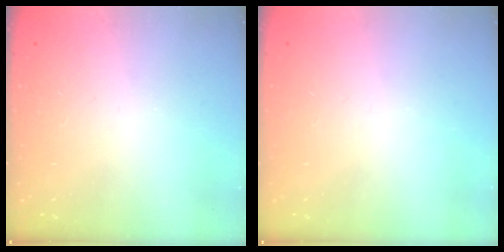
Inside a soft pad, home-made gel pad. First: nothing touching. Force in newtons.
{"total": 0.0}